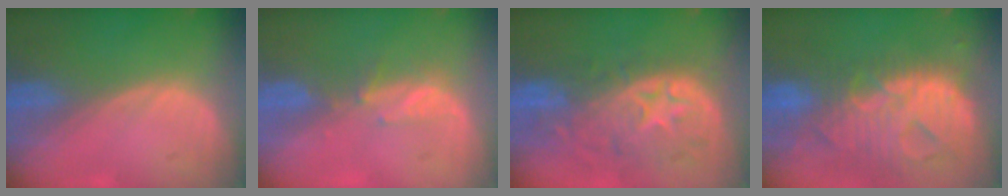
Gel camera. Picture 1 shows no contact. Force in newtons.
{"total": 2.7, "press": 2.6, "slide": 0.8}
{"total": 11.1, "press": 9.7, "slide": 5.2}
{"total": 13.5, "press": 11.5, "slide": 7.1}